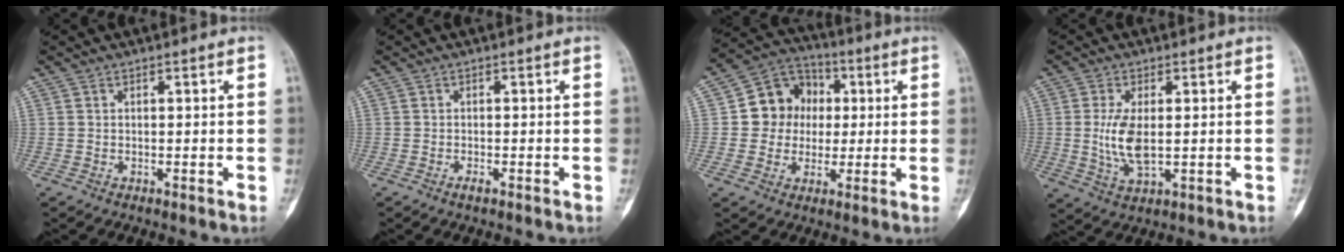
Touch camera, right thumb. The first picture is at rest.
{"total": 0.0}
{"total": 10.9, "force": [0.9, 9.9, 4.5], "torque": [-0.023, 0.018, 0.007]}
{"total": 7.0, "force": [-0.1, 2.7, 6.5], "torque": [-0.140, -0.010, 0.003]}